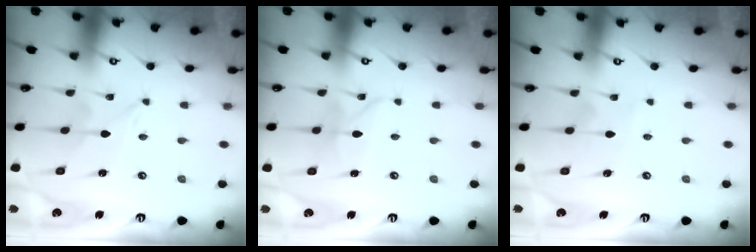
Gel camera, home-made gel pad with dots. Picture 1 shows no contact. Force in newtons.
{"total": 4.7, "press": 4.7, "slide": 0.2}
{"total": 2.2, "press": 2.2, "slide": 0.2}